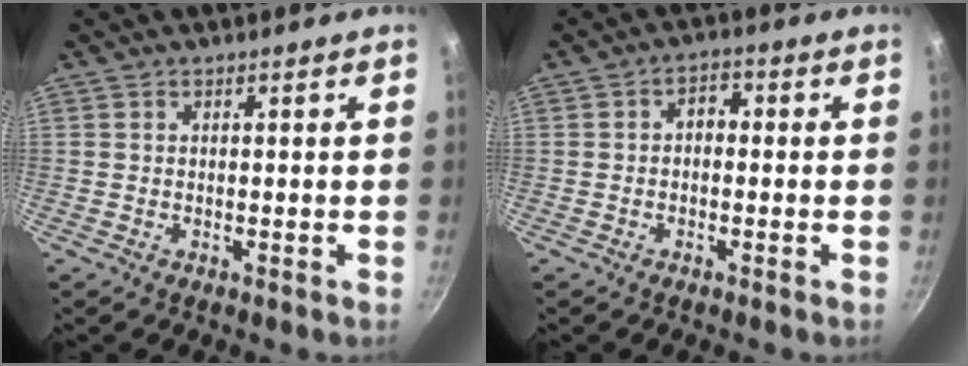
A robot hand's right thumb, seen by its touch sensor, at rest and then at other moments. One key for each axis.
{"total": 2.9, "fx": -0.3, "fy": 2.0, "fz": 2.1, "tx": -0.019, "ty": 0.015, "tz": -0.016}